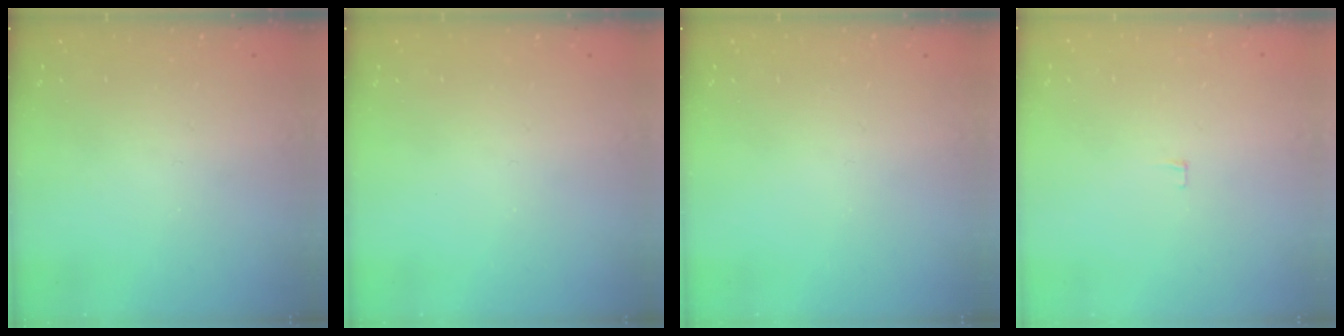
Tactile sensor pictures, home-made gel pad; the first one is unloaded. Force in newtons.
{"total": 0.0}
{"total": 0.0}
{"total": 3.9, "press": 3.8, "slide": 0.4}